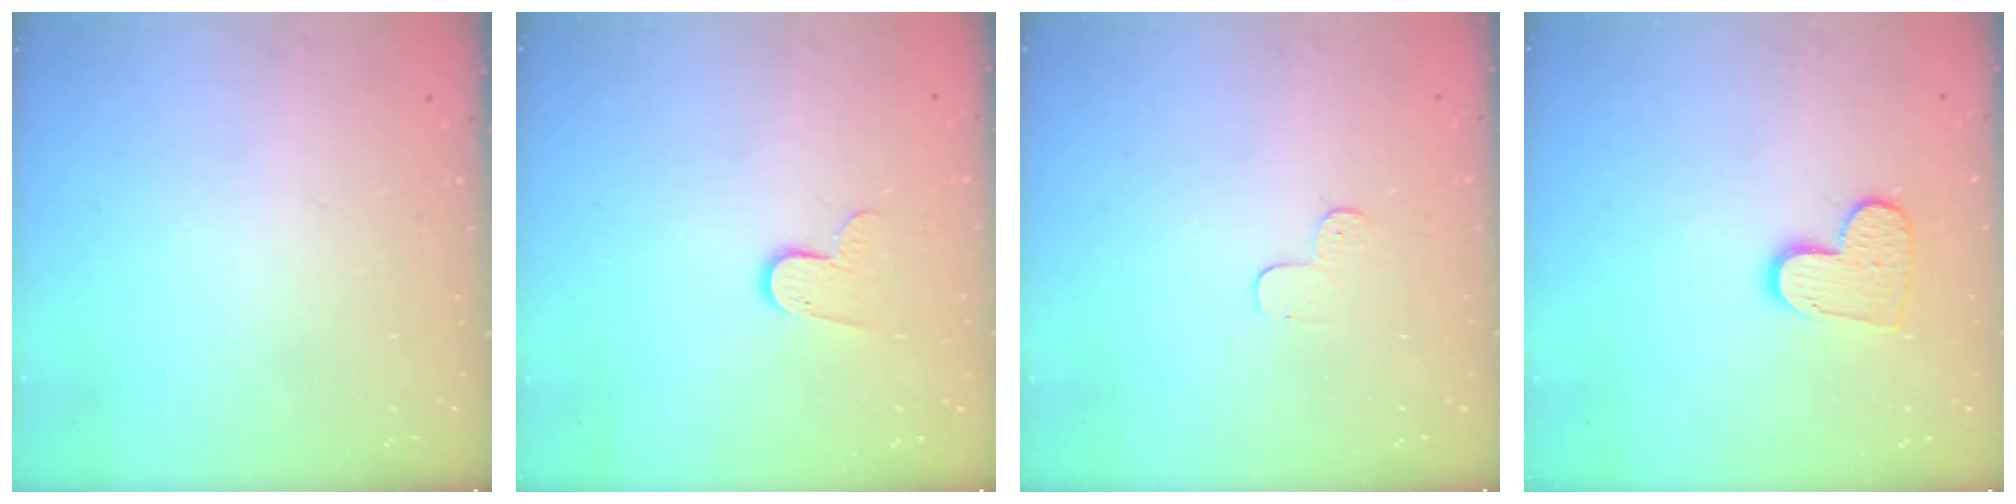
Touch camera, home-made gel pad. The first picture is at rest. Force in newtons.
{"total": 7.1, "press": 7.1, "slide": 0.5}
{"total": 3.9, "press": 3.9, "slide": 0.4}
{"total": 10.4, "press": 10.4, "slide": 0.7}